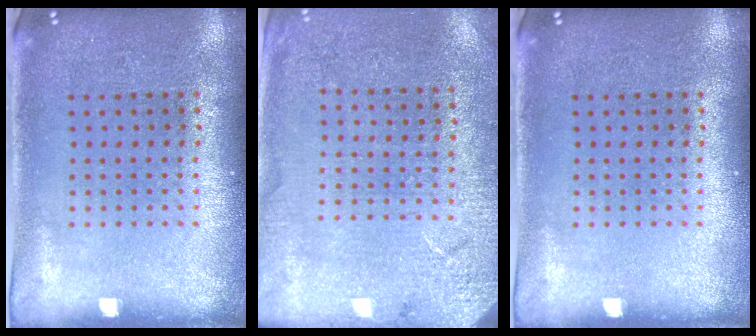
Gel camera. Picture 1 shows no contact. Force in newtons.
{"total": 2.6, "press": 2.6, "slide": 0.2}
{"total": 0.0}